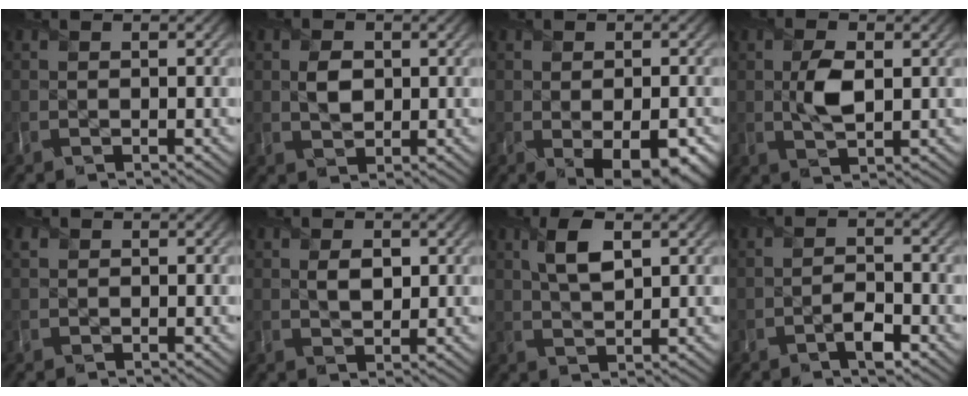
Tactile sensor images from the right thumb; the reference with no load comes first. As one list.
[{"total": 2.5, "force": [0.4, 2.0, 1.5], "torque": [-0.034, -0.006, 0.009]}, {"total": 5.6, "force": [-1.8, 2.7, 4.5], "torque": [-0.062, -0.023, -0.010]}, {"total": 4.1, "force": [0.2, 2.2, 3.4], "torque": [-0.073, -0.005, 0.007]}, {"total": 0.7, "force": [0.3, 0.6, -0.1], "torque": [0.001, -0.002, 0.007]}, {"total": 2.4, "force": [0.7, 1.6, 1.7], "torque": [-0.034, -0.007, 0.016]}, {"total": 4.6, "force": [1.9, 1.8, 3.8], "torque": [-0.086, 0.001, 0.037]}, {"total": 2.6, "force": [-1.8, 0.8, 1.6], "torque": [-0.029, -0.003, -0.038]}]